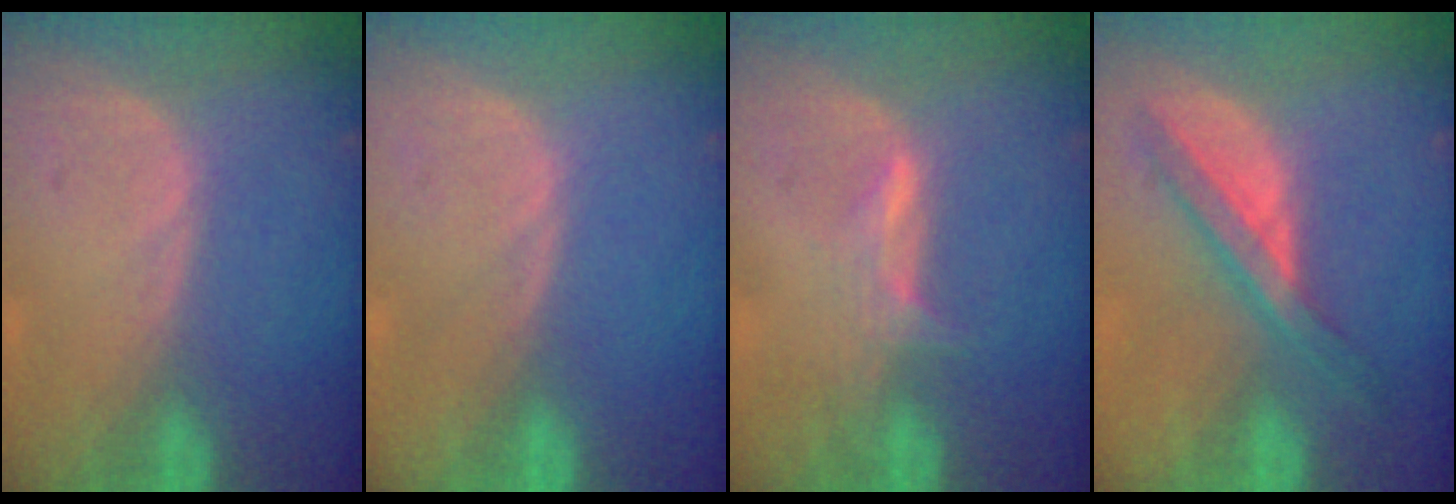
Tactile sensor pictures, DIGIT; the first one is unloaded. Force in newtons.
{"total": 0.0}
{"total": 2.8, "press": 2.8, "slide": 0.4}
{"total": 5.7, "press": 5.6, "slide": 1.3}